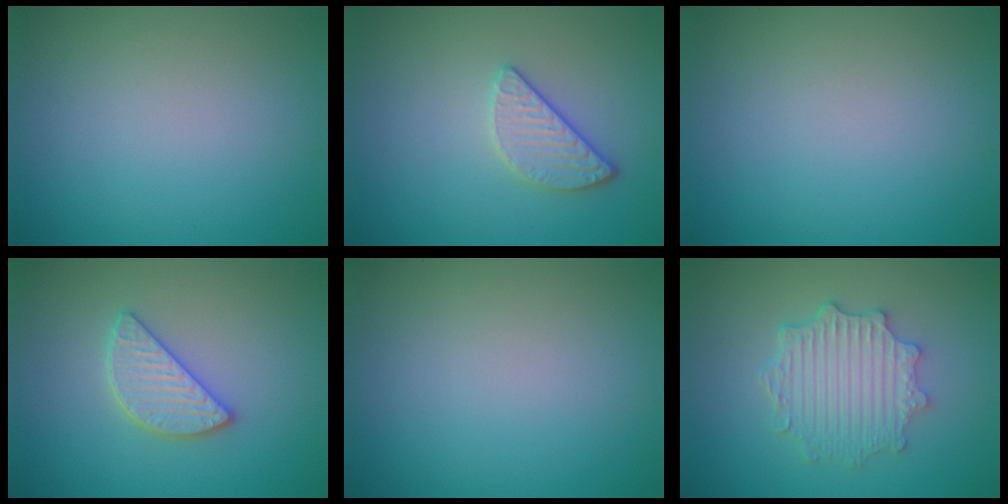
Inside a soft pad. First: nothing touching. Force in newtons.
{"total": 2.4, "press": 2.2, "slide": 0.9}
{"total": 0.0}
{"total": 2.6, "press": 2.6, "slide": 0.2}
{"total": 0.0}
{"total": 4.6, "press": 3.8, "slide": 2.7}